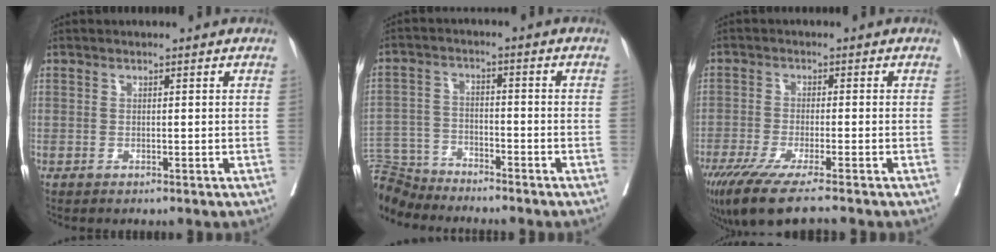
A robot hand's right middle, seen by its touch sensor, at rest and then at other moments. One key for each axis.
{"total": 9.3, "fx": -9.1, "fy": 1.9, "fz": 0.8, "tx": -0.023, "ty": 0.001, "tz": -0.170}
{"total": 9.1, "fx": -7.0, "fy": -0.1, "fz": 5.9, "tx": -0.096, "ty": -0.028, "tz": -0.120}